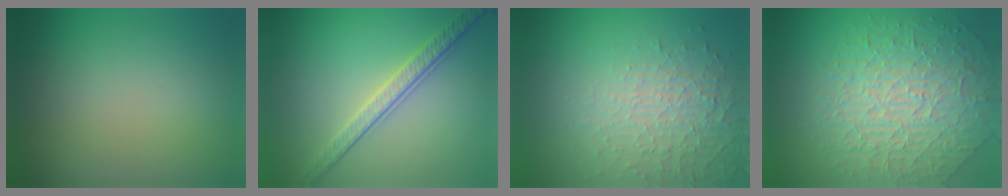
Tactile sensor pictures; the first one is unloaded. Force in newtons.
{"total": 3.6, "press": 3.3, "slide": 1.4}
{"total": 4.9, "press": 3.3, "slide": 3.7}
{"total": 6.4, "press": 5.4, "slide": 3.4}